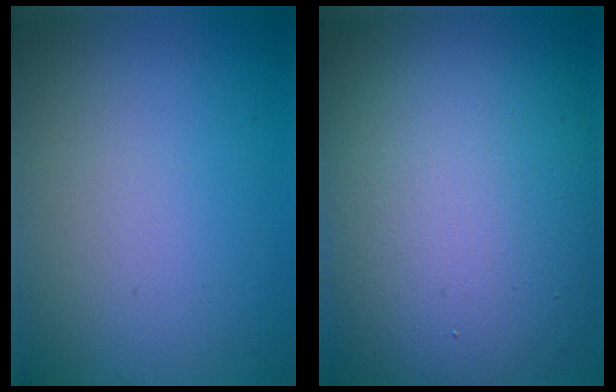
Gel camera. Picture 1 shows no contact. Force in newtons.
{"total": 14.4, "press": 14.4, "slide": 0.9}